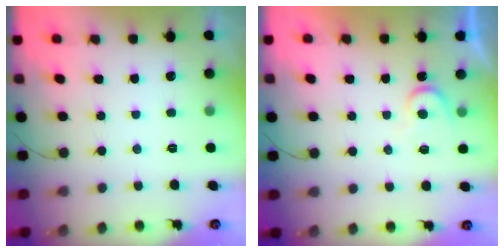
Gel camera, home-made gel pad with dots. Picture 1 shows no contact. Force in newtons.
{"total": 6.0, "press": 6.0, "slide": 0.5}